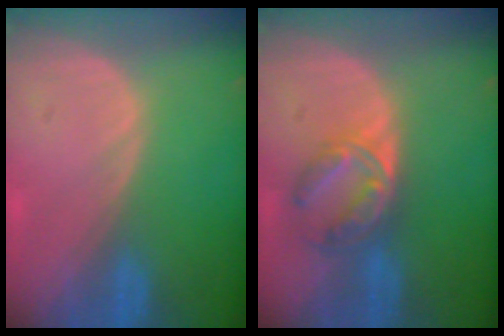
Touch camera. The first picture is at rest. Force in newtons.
{"total": 6.4, "press": 5.8, "slide": 2.8}